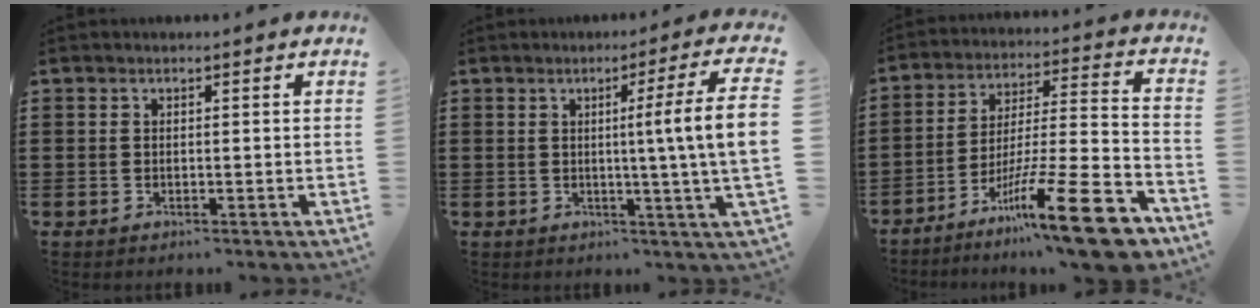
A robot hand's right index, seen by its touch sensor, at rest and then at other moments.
{"total": 8.3, "force": [0.4, -1.1, 8.2], "torque": [-0.132, -0.018, -0.003]}
{"total": 18.2, "force": [-12.2, 1.7, 13.5], "torque": [-0.210, 0.044, -0.205]}